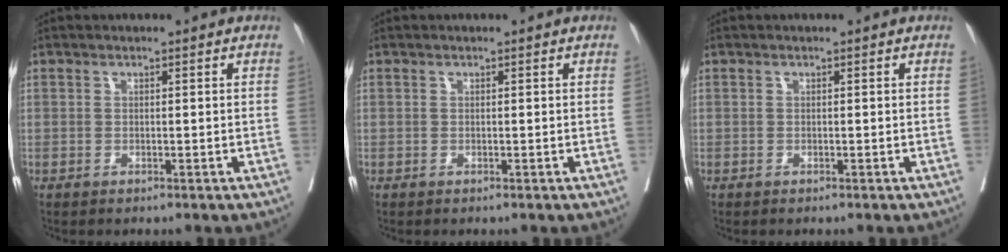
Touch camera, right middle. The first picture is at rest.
{"total": 0.0}
{"total": 0.0}